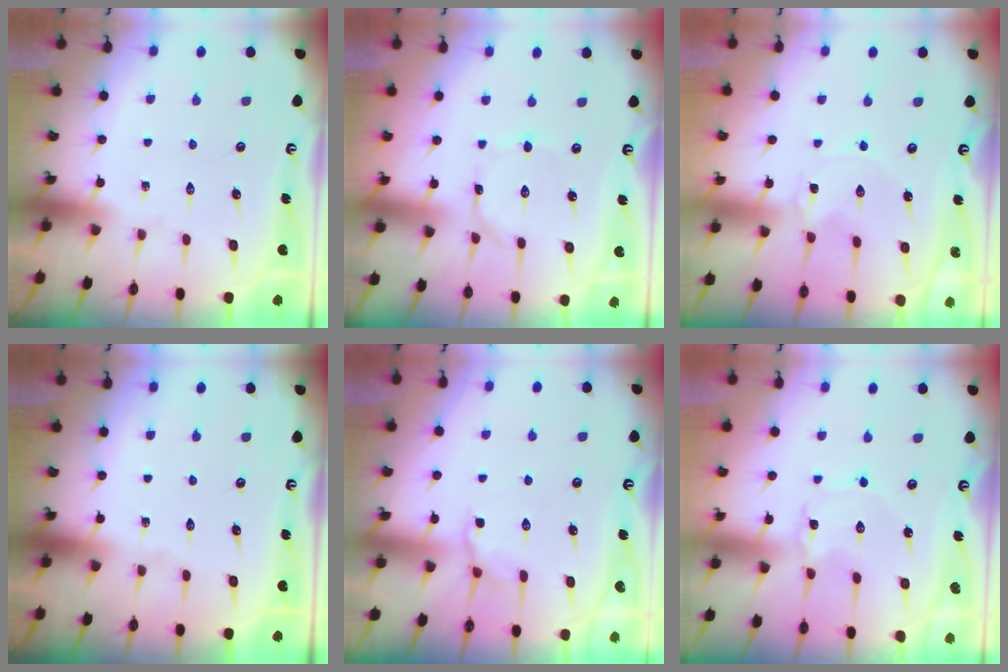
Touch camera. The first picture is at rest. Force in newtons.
{"total": 0.6, "press": 0.6, "slide": 0.0}
{"total": 0.0}
{"total": 0.0}
{"total": 3.8, "press": 3.4, "slide": 1.8}
{"total": 1.2, "press": 1.2, "slide": 0.1}